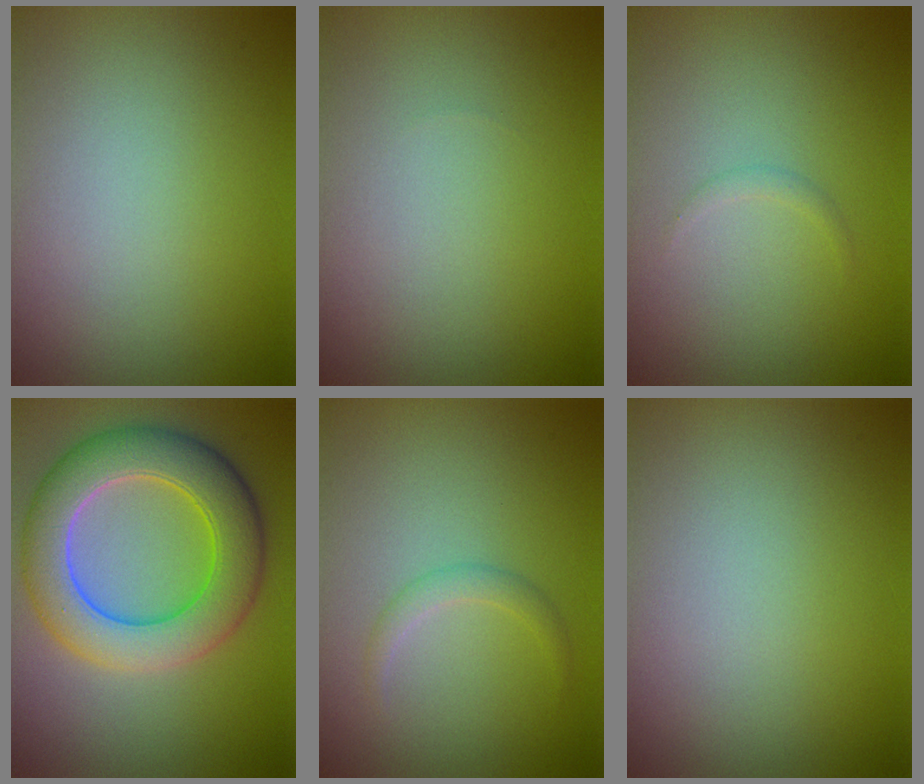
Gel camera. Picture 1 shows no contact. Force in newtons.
{"total": 0.0}
{"total": 0.5, "press": 0.5, "slide": 0.0}
{"total": 8.0, "press": 8.0, "slide": 0.4}
{"total": 1.2, "press": 1.2, "slide": 0.1}
{"total": 0.0}